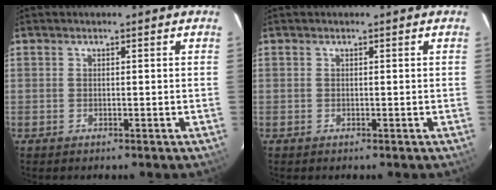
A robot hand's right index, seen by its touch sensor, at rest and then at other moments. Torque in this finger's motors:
{"motor_torque": [0.00, 0.00, 0.03, 0.00]}